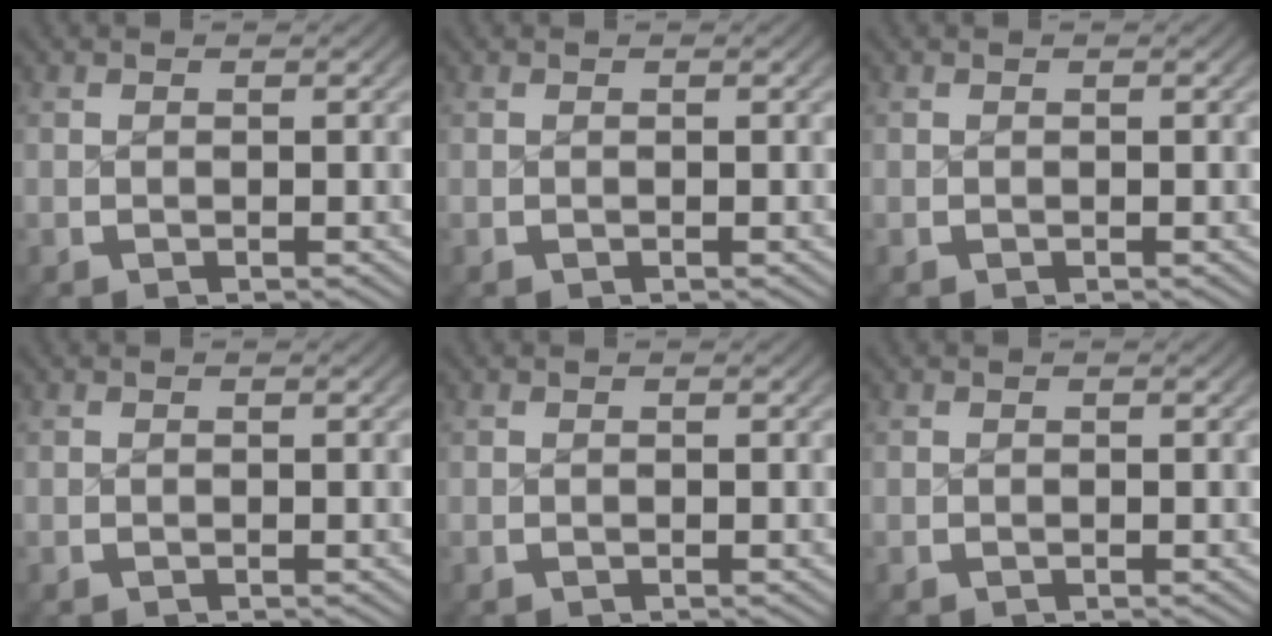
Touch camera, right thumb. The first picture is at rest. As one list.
[{"total": 0.0}, {"total": 0.0}, {"total": 0.0}, {"total": 0.0}, {"total": 0.0}]